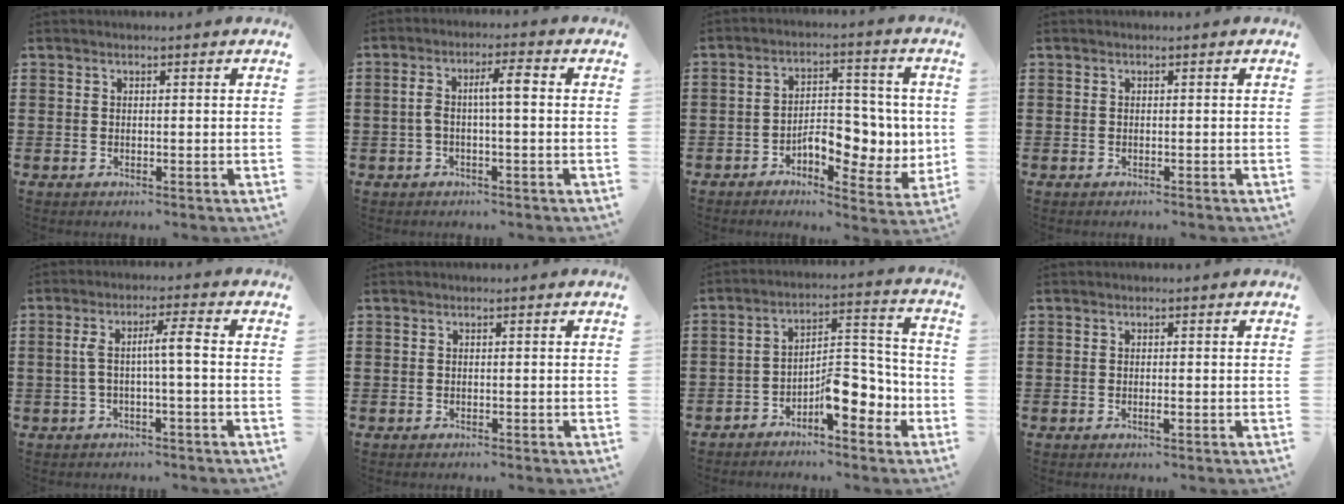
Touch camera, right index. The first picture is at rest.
{"total": 4.8, "force": [-0.1, 0.9, 4.7], "torque": [-0.094, 0.007, -0.009]}
{"total": 7.7, "force": [-1.7, 4.7, 5.8], "torque": [-0.073, 0.005, -0.036]}
{"total": 0.0}
{"total": 5.2, "force": [-0.2, 0.5, 5.1], "torque": [-0.097, 0.005, -0.011]}
{"total": 0.0}
{"total": 9.2, "force": [-4.9, 3.5, 6.9], "torque": [-0.094, 0.003, -0.089]}
{"total": 1.0, "force": [-0.5, 0.1, 0.8], "torque": [-0.016, -0.004, -0.007]}